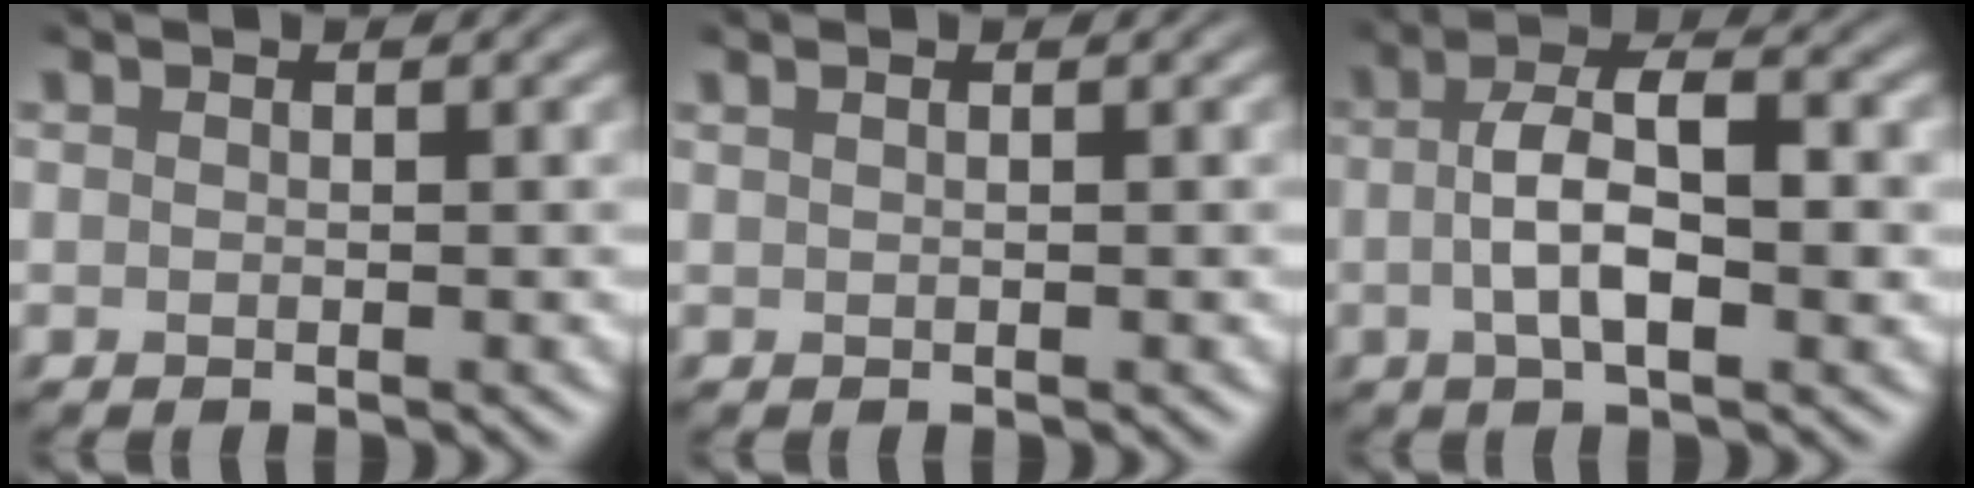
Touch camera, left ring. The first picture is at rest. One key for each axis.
{"total": 0.7, "fx": 0.4, "fy": 0.0, "fz": 0.5, "tx": -0.014, "ty": 0.003, "tz": 0.011}
{"total": 6.1, "fx": -0.4, "fy": 2.1, "fz": 5.7, "tx": -0.109, "ty": 0.005, "tz": -0.009}